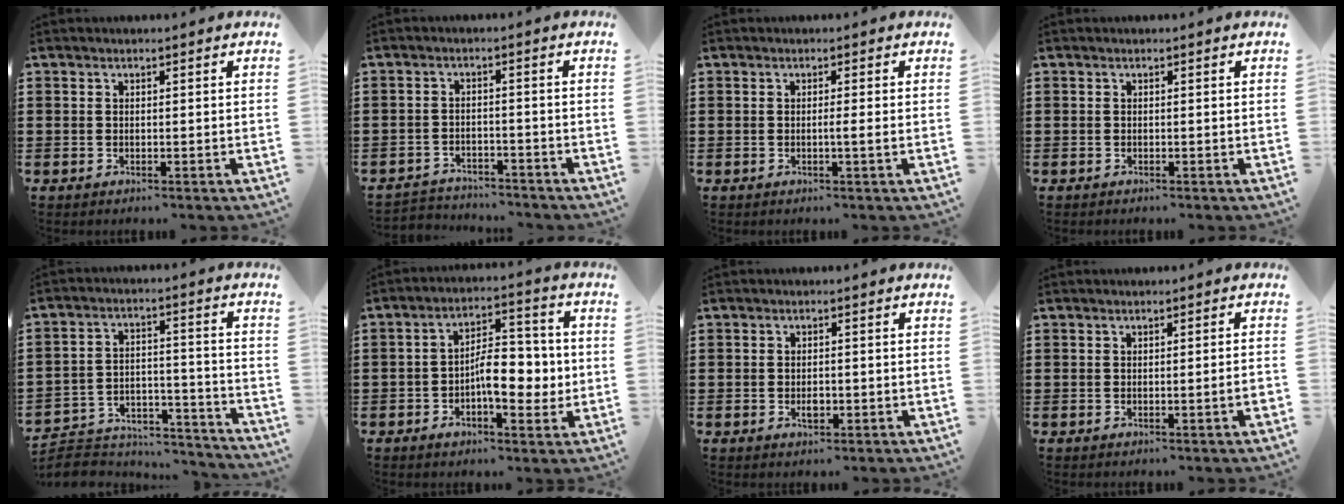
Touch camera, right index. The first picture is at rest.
{"total": 3.0, "force": [-2.9, 0.4, -0.1], "torque": [-0.007, -0.001, -0.064]}
{"total": 1.7, "force": [-0.3, -0.3, 1.6], "torque": [-0.028, -0.006, -0.008]}
{"total": 0.0}
{"total": 5.1, "force": [-4.8, 1.4, 0.9], "torque": [-0.024, 0.006, -0.099]}
{"total": 8.1, "force": [-0.9, 4.3, 6.8], "torque": [-0.085, 0.000, -0.024]}
{"total": 1.8, "force": [-0.4, 0.9, 1.6], "torque": [-0.030, 0.000, -0.007]}
{"total": 1.7, "force": [-0.3, -0.2, 1.7], "torque": [-0.026, -0.006, -0.006]}